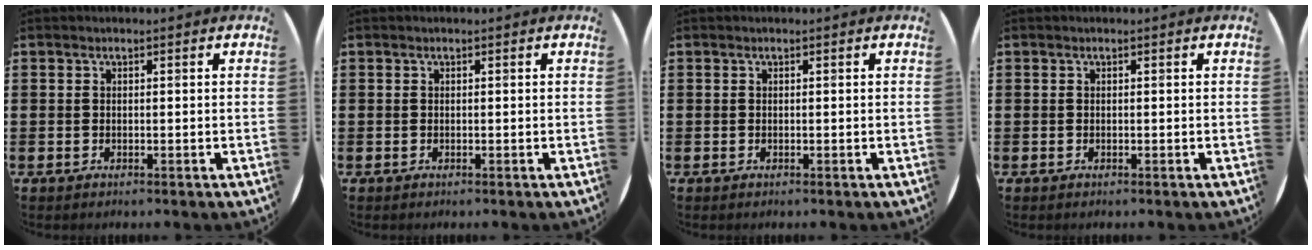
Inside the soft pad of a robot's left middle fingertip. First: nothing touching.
{"total": 0.0}
{"total": 0.0}
{"total": 0.0}